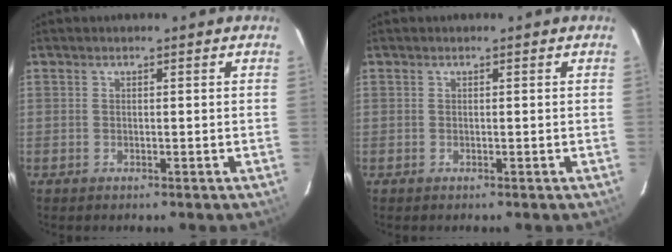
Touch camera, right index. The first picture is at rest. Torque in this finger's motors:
{"motor_torque": [-0.03, 0.00, 0.01, 0.00]}